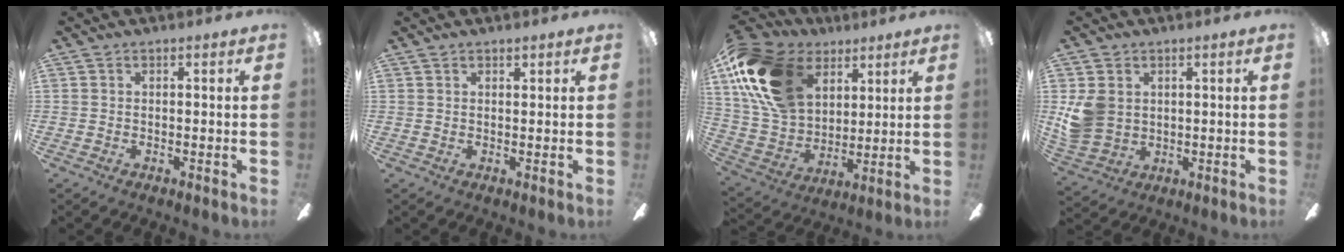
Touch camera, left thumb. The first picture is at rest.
{"total": 1.0, "force": [0.9, 0.4, 0.1], "torque": [0.006, -0.003, 0.015]}
{"total": 21.5, "force": [10.2, 13.9, 12.9], "torque": [-0.291, -0.023, 0.189]}
{"total": 7.8, "force": [1.8, 6.6, 3.8], "torque": [-0.076, 0.010, 0.039]}